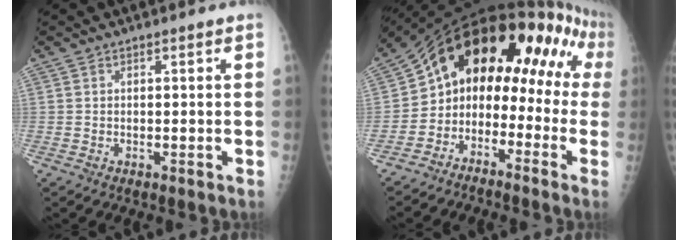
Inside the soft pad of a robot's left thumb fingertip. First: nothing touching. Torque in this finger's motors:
{"motor_torque": [-0.22, 2.63, 2.25, -0.10, 0.54]}